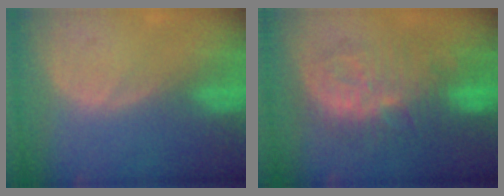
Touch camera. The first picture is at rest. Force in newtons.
{"total": 9.6, "press": 9.6, "slide": 0.2}